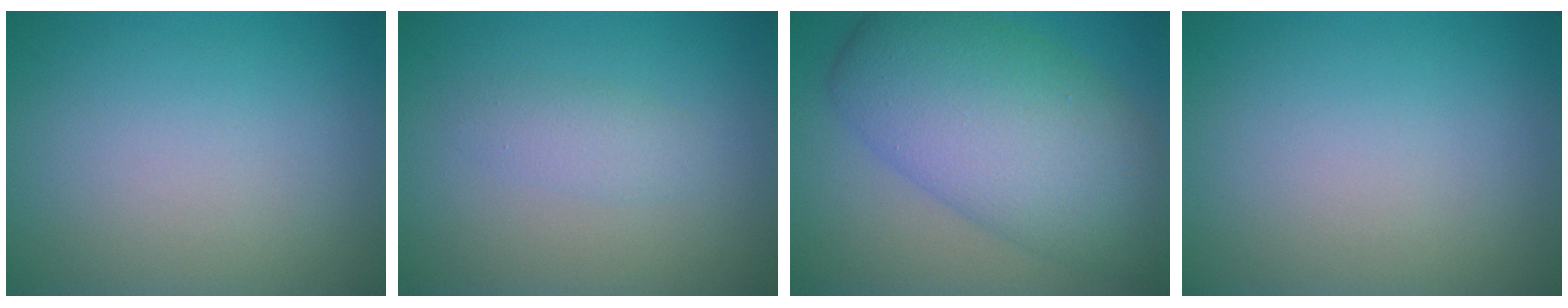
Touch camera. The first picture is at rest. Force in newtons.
{"total": 1.6, "press": 1.6, "slide": 0.0}
{"total": 10.6, "press": 10.6, "slide": 0.2}
{"total": 0.0}